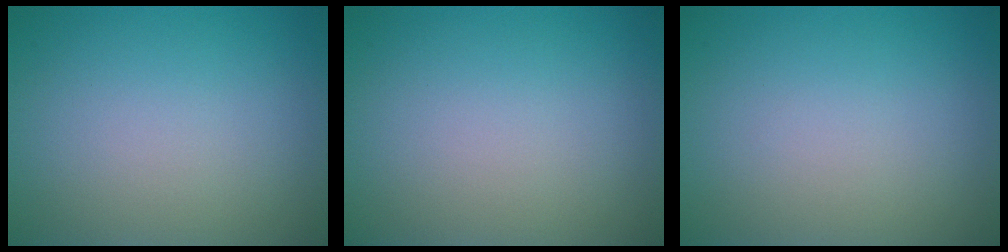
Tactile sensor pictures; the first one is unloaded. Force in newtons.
{"total": 0.0}
{"total": 0.0}